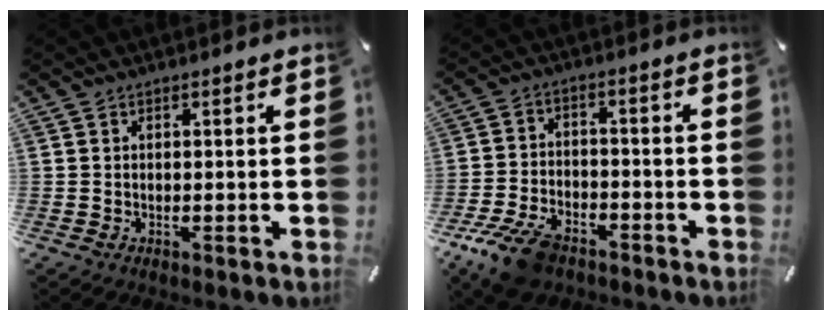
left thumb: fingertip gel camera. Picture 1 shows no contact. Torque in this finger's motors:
{"motor_torque": [0.29, 1.74, 0.84, 0.78, 0.35]}